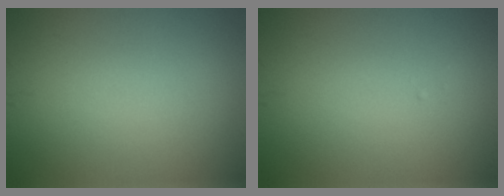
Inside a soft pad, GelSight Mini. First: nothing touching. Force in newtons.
{"total": 0.0}